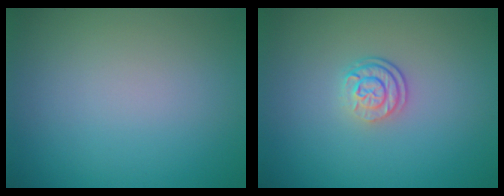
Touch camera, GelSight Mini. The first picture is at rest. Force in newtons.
{"total": 2.5, "press": 1.9, "slide": 1.7}